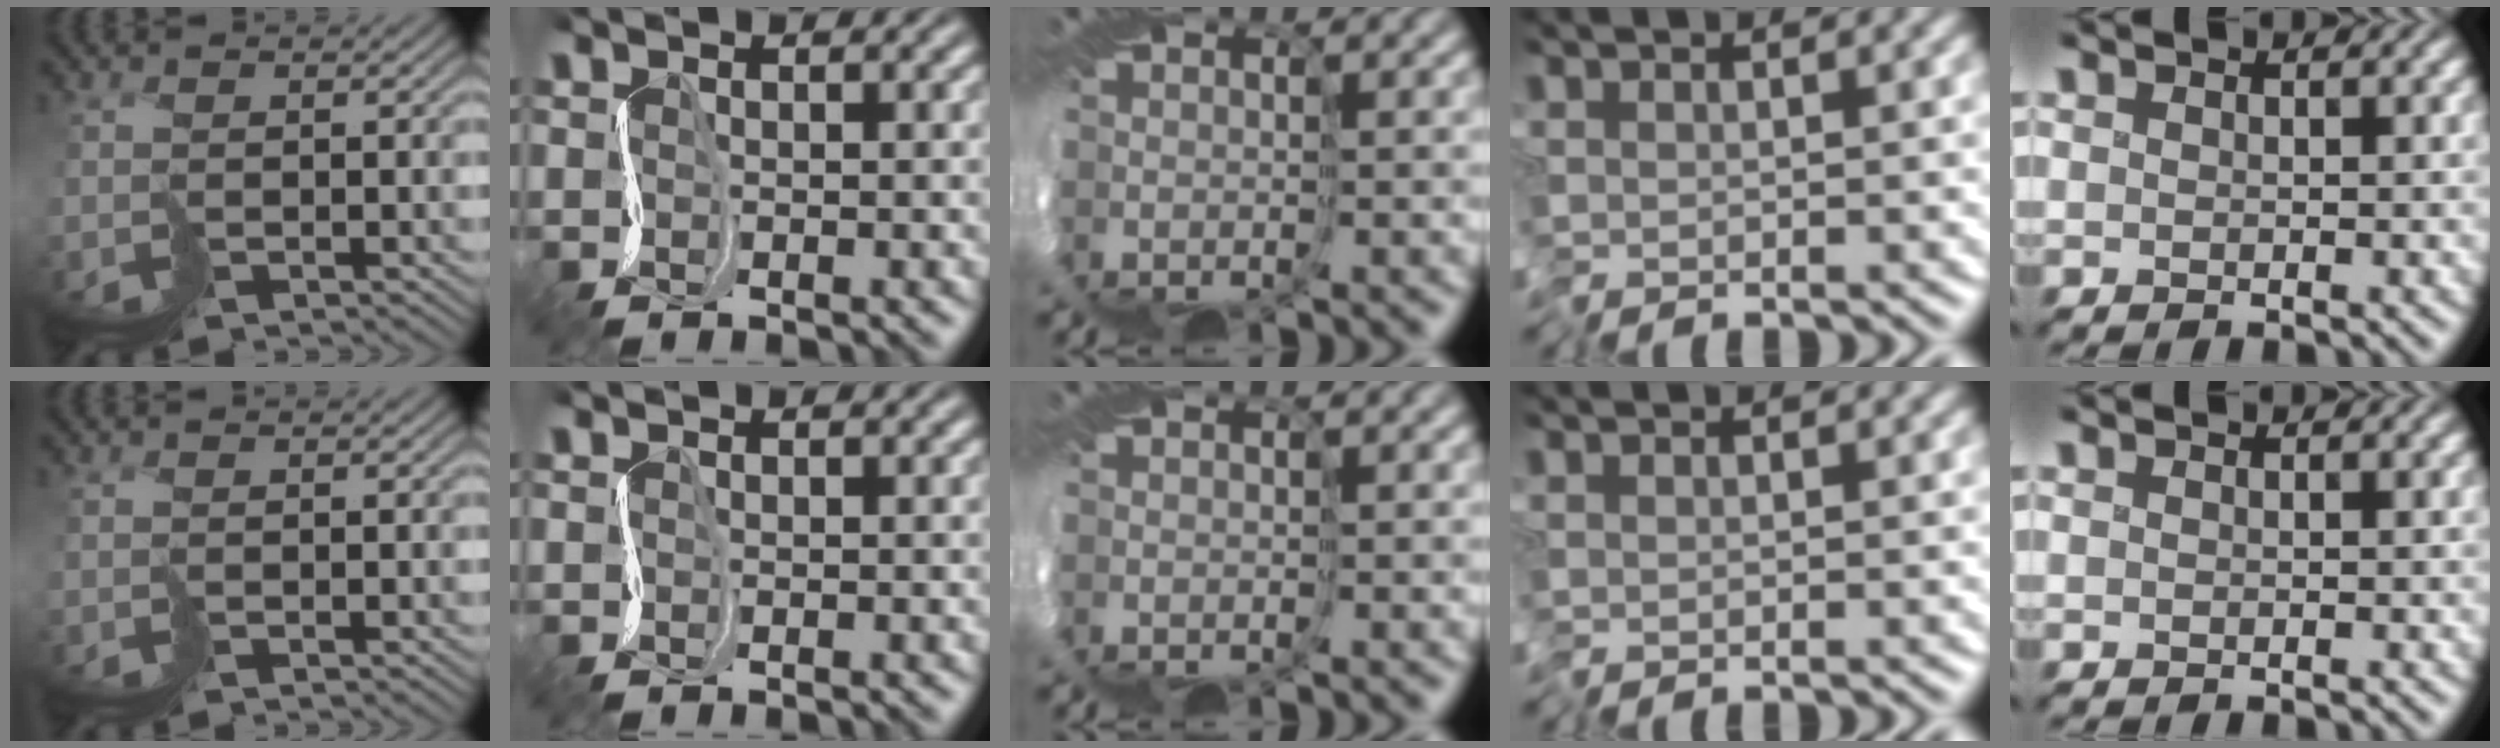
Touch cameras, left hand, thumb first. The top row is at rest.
{}